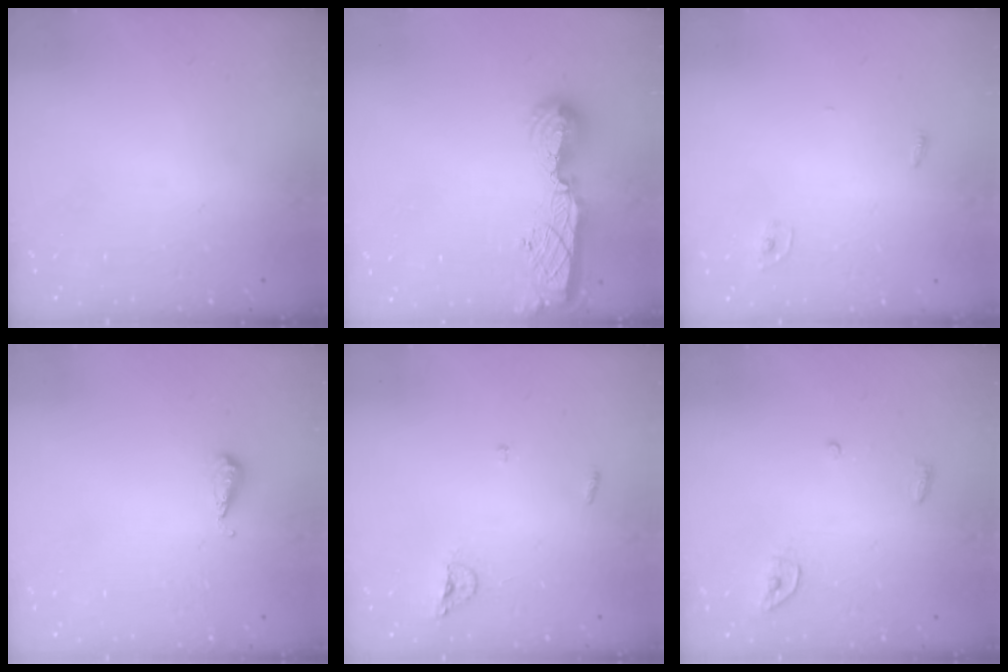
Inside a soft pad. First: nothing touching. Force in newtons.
{"total": 13.8, "press": 13.8, "slide": 1.5}
{"total": 2.4, "press": 2.4, "slide": 0.2}
{"total": 4.9, "press": 4.9, "slide": 0.5}
{"total": 4.4, "press": 4.3, "slide": 1.0}
{"total": 3.8, "press": 3.7, "slide": 0.3}